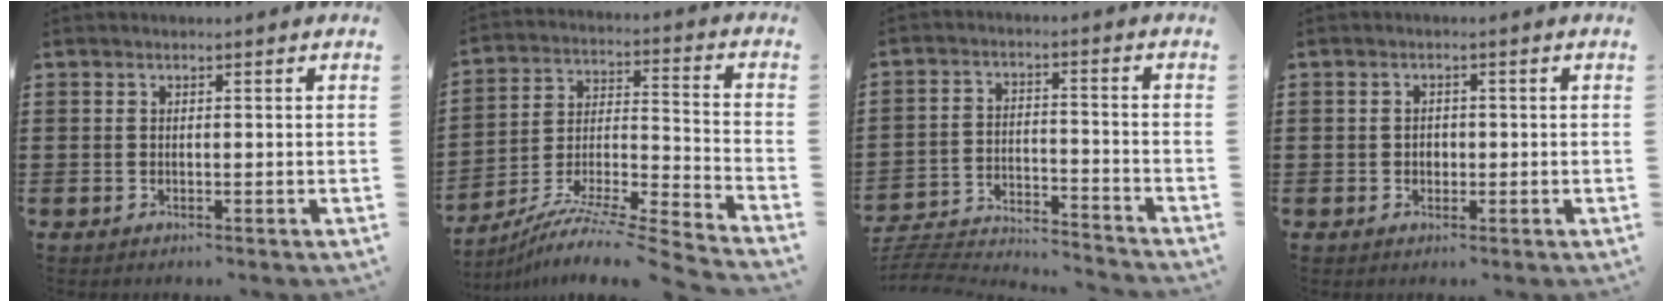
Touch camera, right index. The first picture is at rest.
{"total": 8.5, "force": [-7.5, -0.4, 4.0], "torque": [-0.071, -0.006, -0.157]}
{"total": 4.6, "force": [-4.5, 0.4, 0.8], "torque": [-0.030, -0.008, -0.098]}
{"total": 1.4, "force": [-0.2, 1.2, 0.8], "torque": [-0.016, 0.005, -0.005]}